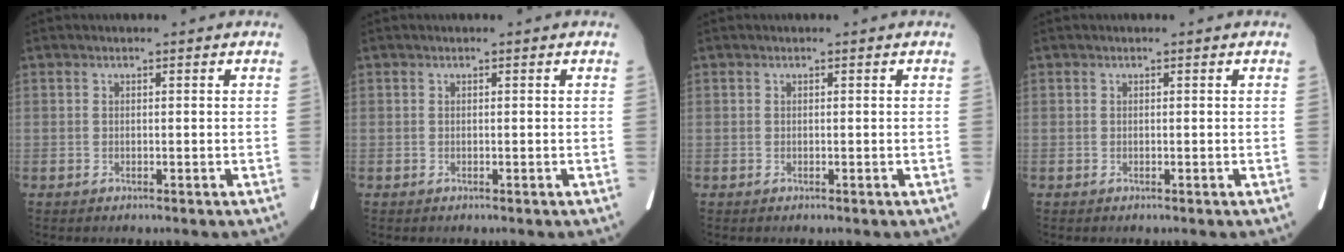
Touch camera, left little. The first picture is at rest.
{"total": 0.0}
{"total": 0.0}
{"total": 0.0}